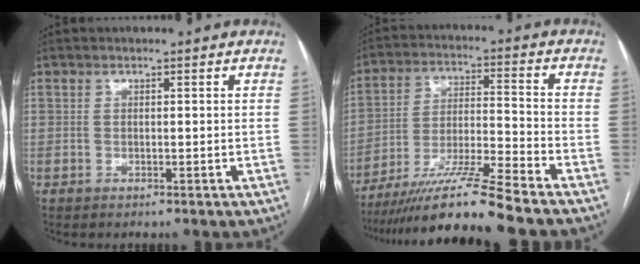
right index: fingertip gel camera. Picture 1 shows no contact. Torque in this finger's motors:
{"motor_torque": [0.98, -1.16, 0.50, 0.21]}